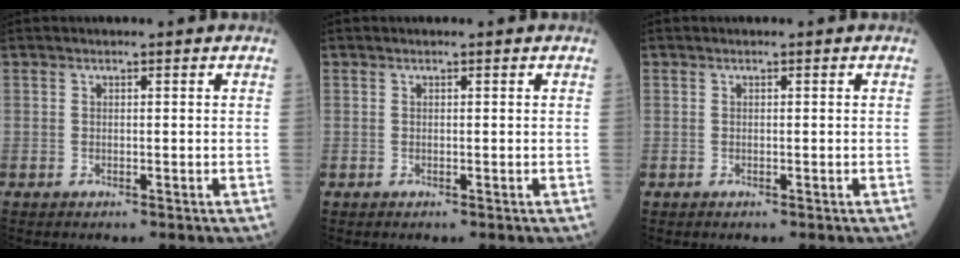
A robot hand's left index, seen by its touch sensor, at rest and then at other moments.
{"total": 0.0}
{"total": 0.0}